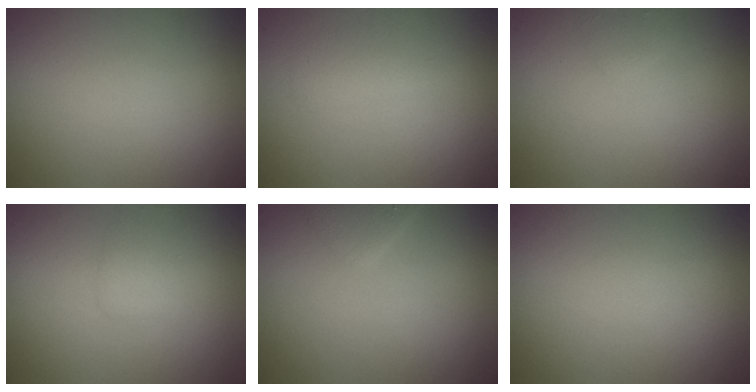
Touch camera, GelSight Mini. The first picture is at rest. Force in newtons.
{"total": 1.3, "press": 1.3, "slide": 0.0}
{"total": 0.6, "press": 0.6, "slide": 0.1}
{"total": 1.3, "press": 1.3, "slide": 0.1}
{"total": 1.5, "press": 1.5, "slide": 0.1}
{"total": 0.0}